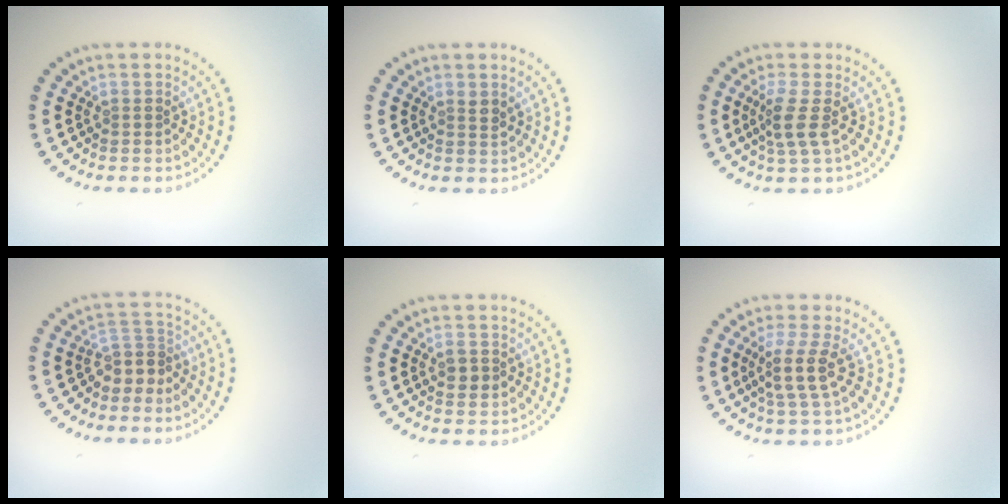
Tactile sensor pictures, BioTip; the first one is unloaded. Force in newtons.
{"total": 0.9, "press": 0.8, "slide": 0.4}
{"total": 2.5, "press": 1.9, "slide": 1.6}
{"total": 2.5, "press": 1.8, "slide": 1.8}
{"total": 1.6, "press": 1.6, "slide": 0.2}
{"total": 3.0, "press": 2.2, "slide": 2.0}